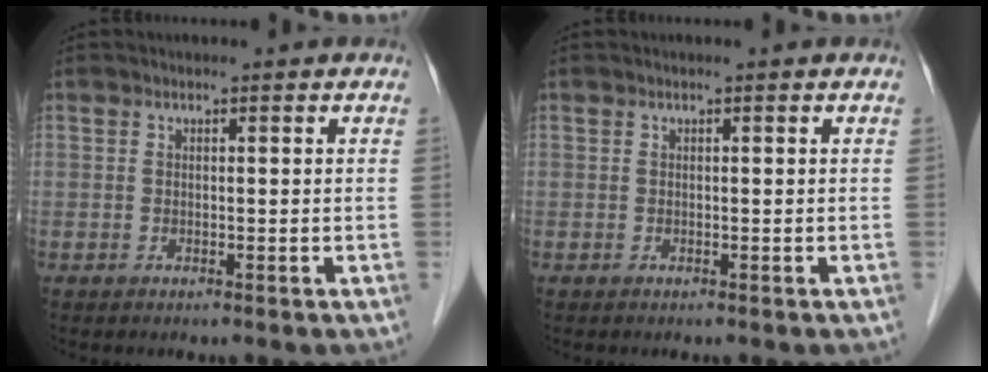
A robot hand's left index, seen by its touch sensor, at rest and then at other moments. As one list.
[{"total": 0.0}]